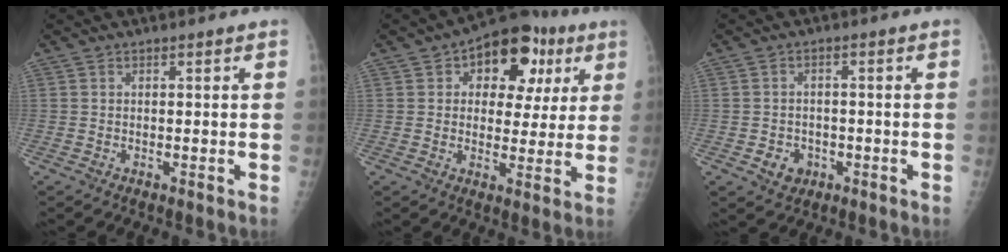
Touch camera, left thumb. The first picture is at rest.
{"total": 14.5, "force": [5.5, 9.3, 9.7], "torque": [-0.073, 0.008, 0.074]}
{"total": 4.1, "force": [-1.5, 3.4, 1.6], "torque": [-0.008, 0.007, -0.016]}